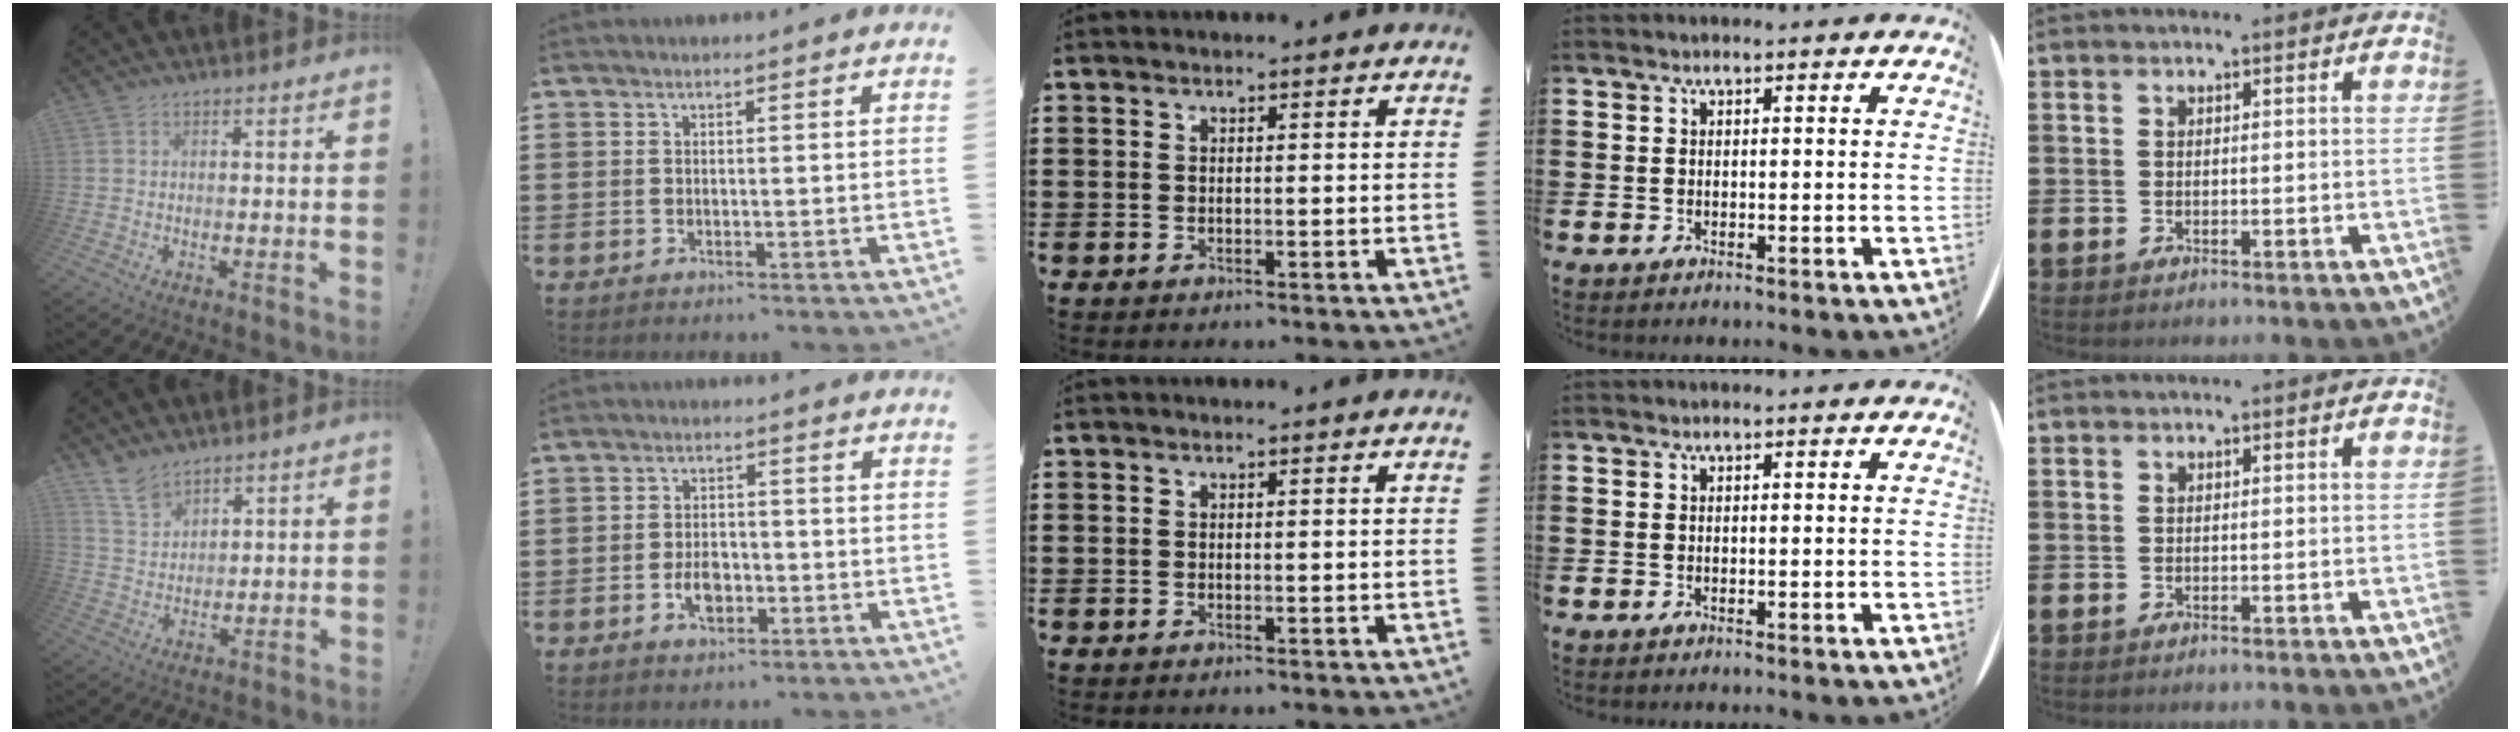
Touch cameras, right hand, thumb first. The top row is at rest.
{"thumb": {"total": 7.6, "force": [6.3, 3.6, 2.0], "torque": [-0.049, -0.038, 0.125]}, "index": {"total": 4.1, "force": [-1.4, 2.6, 2.8], "torque": [-0.058, 0.002, -0.027]}}